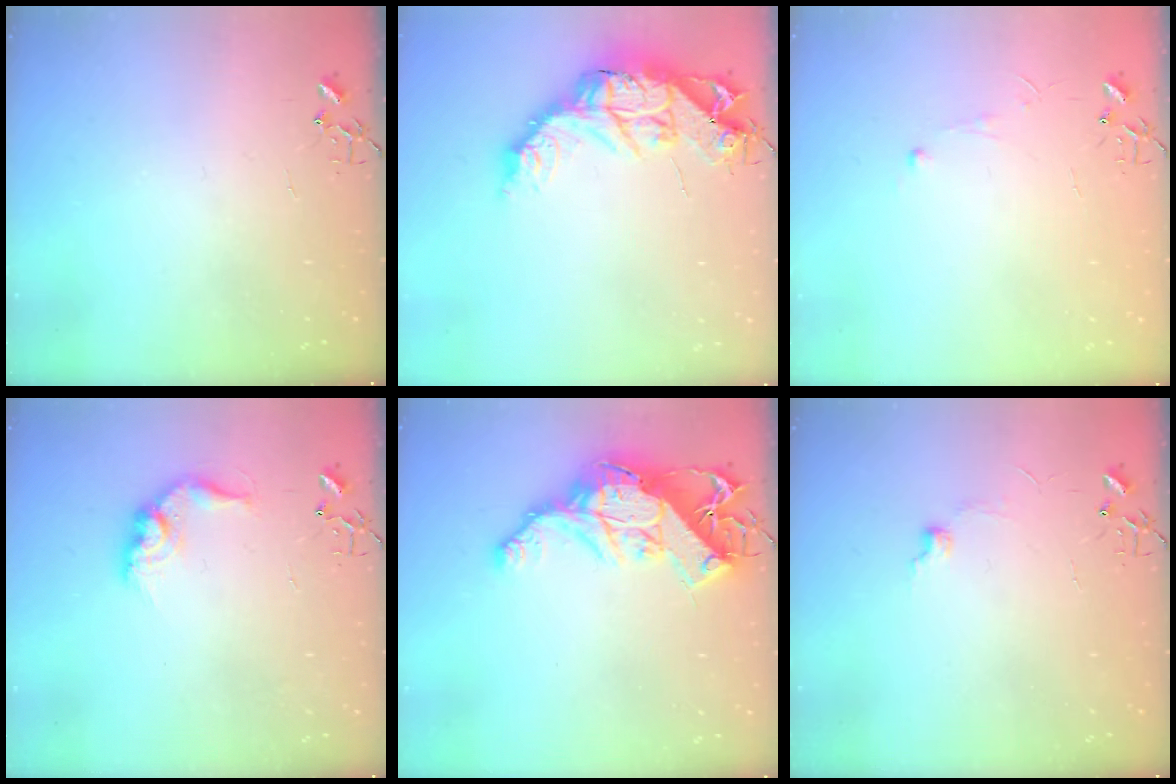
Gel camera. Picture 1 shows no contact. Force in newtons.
{"total": 16.2, "press": 16.2, "slide": 1.5}
{"total": 3.9, "press": 3.8, "slide": 0.4}
{"total": 12.4, "press": 12.4, "slide": 0.6}
{"total": 18.1, "press": 18.0, "slide": 1.6}
{"total": 5.3, "press": 5.2, "slide": 0.7}